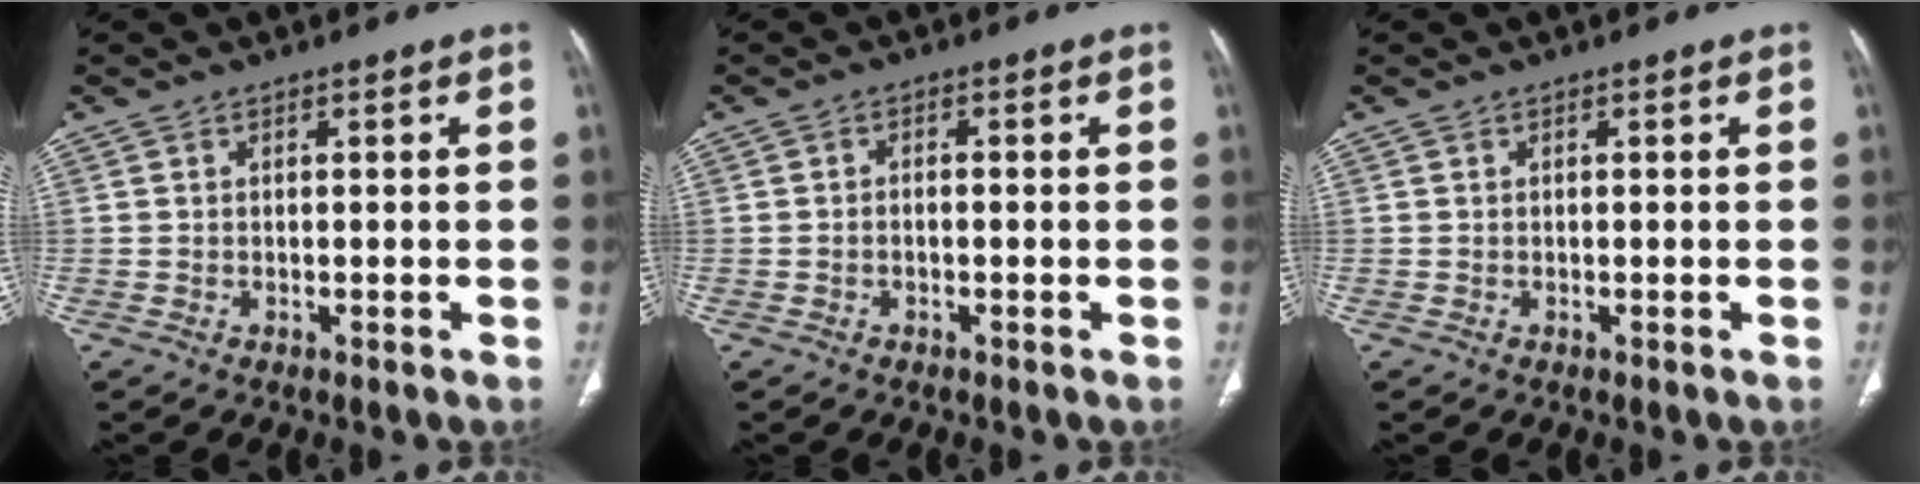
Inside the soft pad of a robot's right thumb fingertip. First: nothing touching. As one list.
[{"total": 1.1, "force": [-0.4, 0.6, 0.8], "torque": [-0.013, 0.007, -0.007]}, {"total": 0.0}]